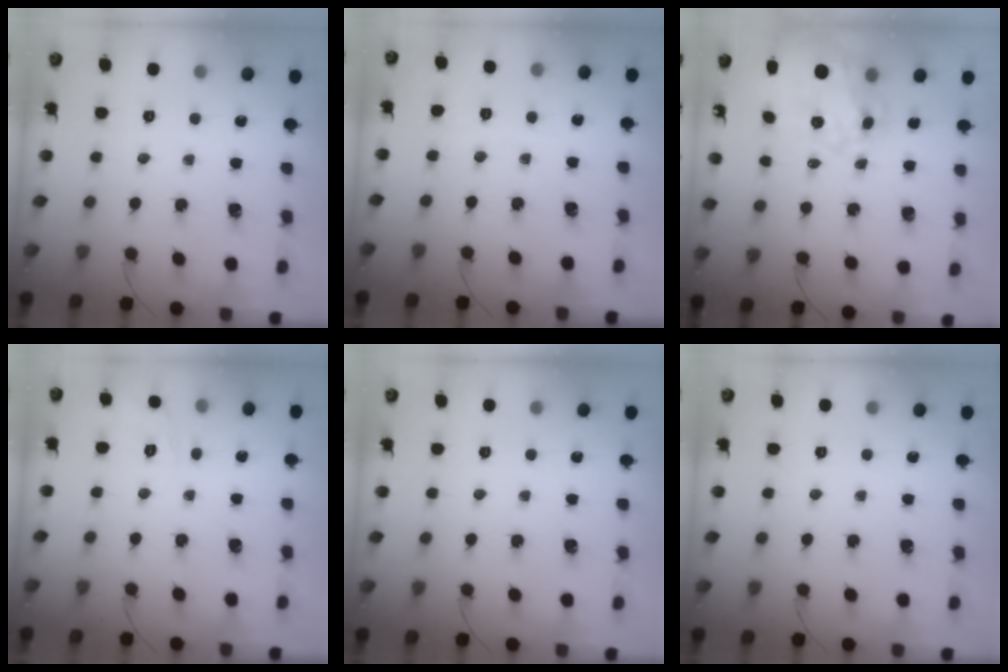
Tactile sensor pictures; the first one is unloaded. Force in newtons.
{"total": 1.4, "press": 0.5, "slide": 1.3}
{"total": 15.1, "press": 14.7, "slide": 3.4}
{"total": 8.8, "press": 8.7, "slide": 1.8}
{"total": 0.0}
{"total": 0.0}